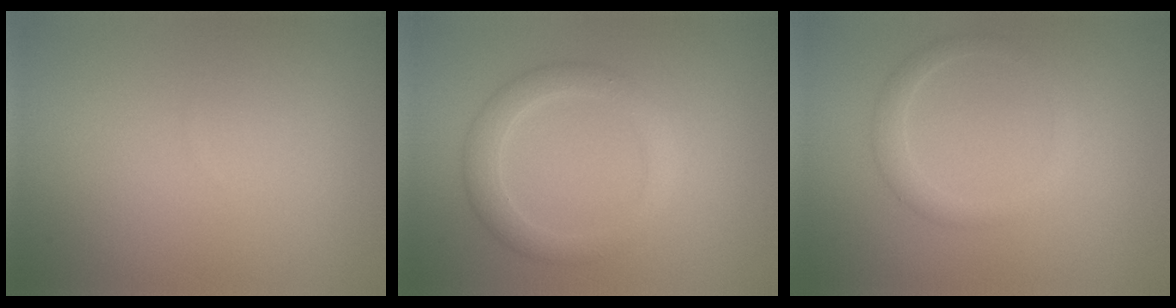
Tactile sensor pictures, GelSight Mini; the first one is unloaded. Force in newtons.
{"total": 2.9, "press": 2.9, "slide": 0.2}
{"total": 1.8, "press": 1.8, "slide": 0.1}